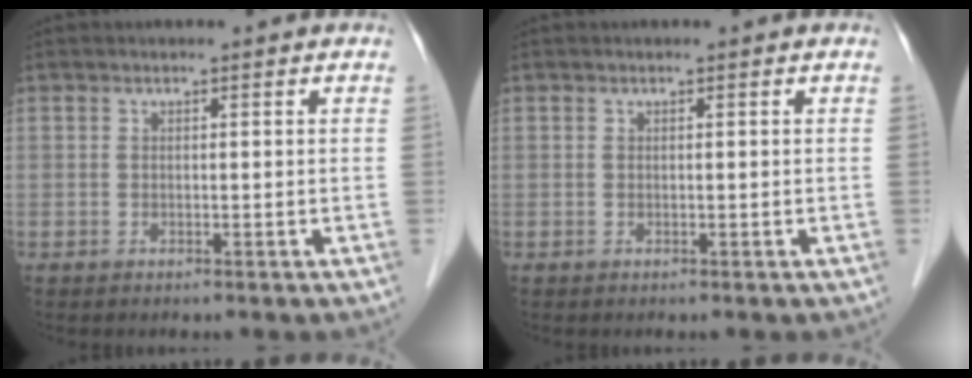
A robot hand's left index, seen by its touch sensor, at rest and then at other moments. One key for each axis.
{"total": 0.0}